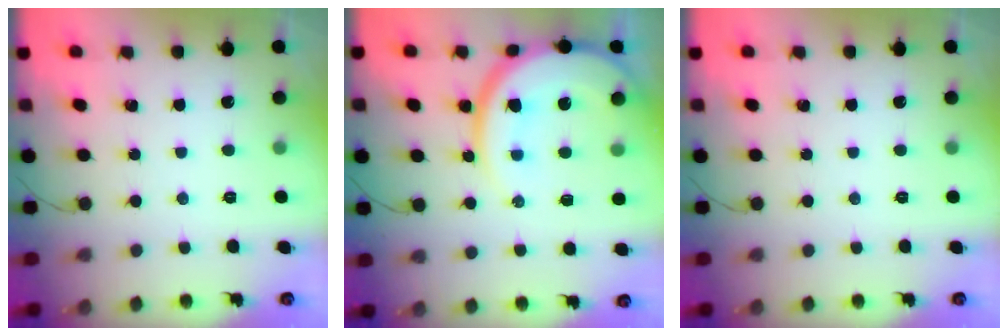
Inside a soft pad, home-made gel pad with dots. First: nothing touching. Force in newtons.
{"total": 18.4, "press": 18.2, "slide": 2.9}
{"total": 0.0}